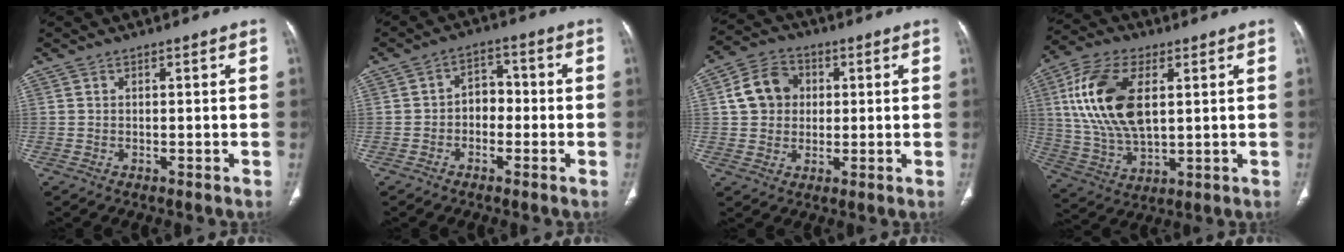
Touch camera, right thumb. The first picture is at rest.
{"total": 4.9, "force": [-1.1, 3.8, 2.9], "torque": [-0.017, 0.025, -0.032]}
{"total": 9.1, "force": [1.4, 7.7, 4.5], "torque": [-0.059, 0.009, 0.018]}
{"total": 17.3, "force": [3.9, 9.2, 14.1], "torque": [-0.277, -0.004, 0.077]}